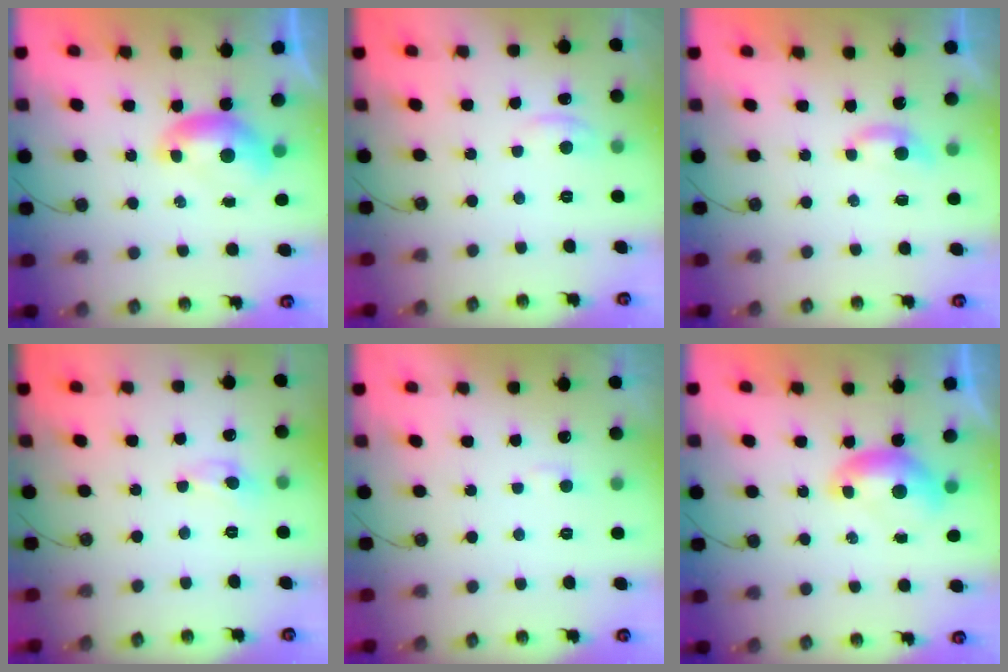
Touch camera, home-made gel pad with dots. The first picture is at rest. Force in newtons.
{"total": 0.7, "press": 0.3, "slide": 0.6}
{"total": 3.3, "press": 3.3, "slide": 0.4}
{"total": 0.0}
{"total": 3.6, "press": 3.5, "slide": 0.3}
{"total": 0.0}